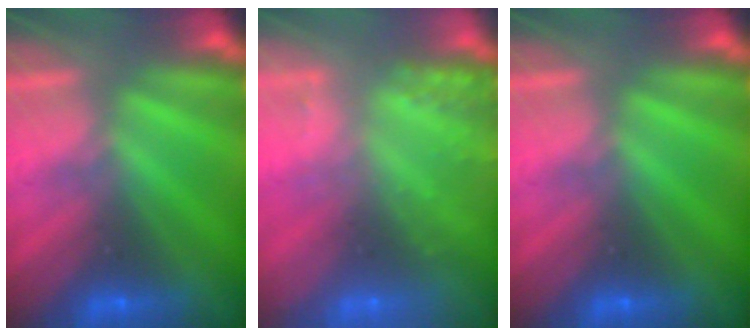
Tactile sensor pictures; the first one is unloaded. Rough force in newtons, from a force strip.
{"total": 8.0}
{"total": 0.0}